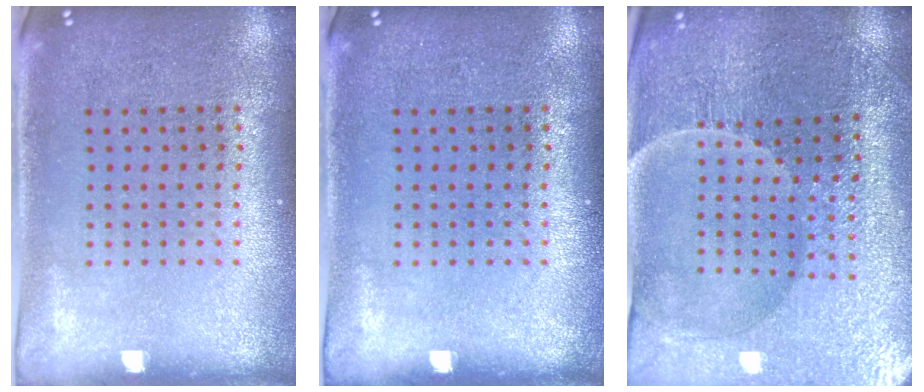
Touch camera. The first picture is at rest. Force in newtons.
{"total": 0.0}
{"total": 3.8, "press": 3.7, "slide": 0.4}